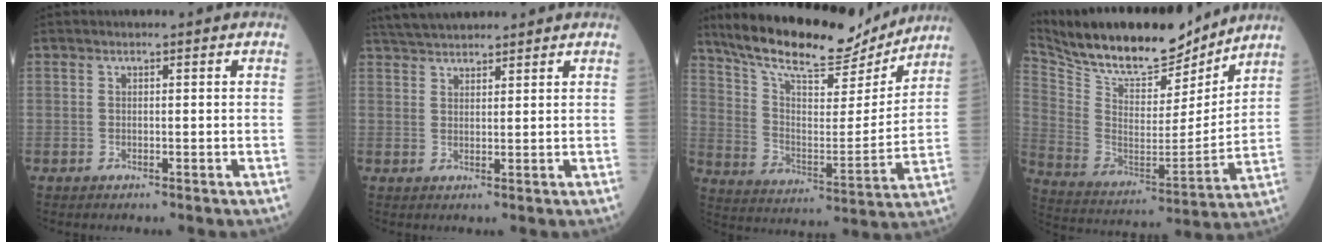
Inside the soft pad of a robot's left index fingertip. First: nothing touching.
{"total": 7.0, "force": [6.5, 1.1, 2.3], "torque": [-0.041, 0.031, 0.112]}
{"total": 19.9, "force": [17.5, 4.4, 8.4], "torque": [-0.147, -0.009, 0.279]}
{"total": 20.9, "force": [18.3, 5.6, 8.6], "torque": [-0.167, -0.005, 0.304]}